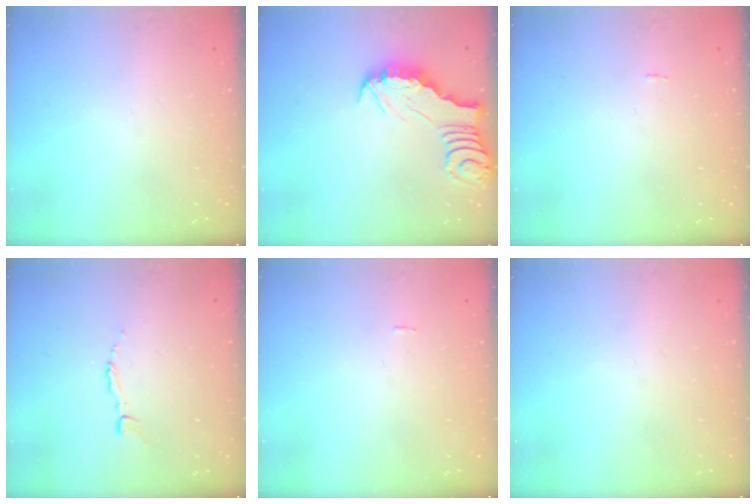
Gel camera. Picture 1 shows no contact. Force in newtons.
{"total": 2.7, "press": 2.7, "slide": 0.2}
{"total": 0.7, "press": 0.7, "slide": 0.0}
{"total": 2.2, "press": 2.2, "slide": 0.2}
{"total": 0.7, "press": 0.7, "slide": 0.0}
{"total": 0.0}